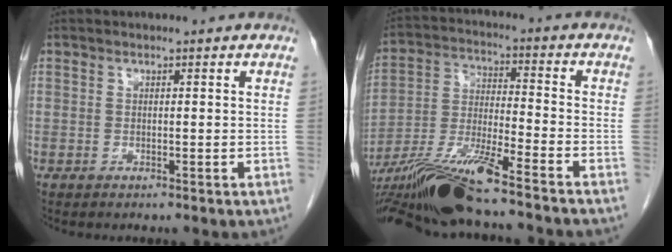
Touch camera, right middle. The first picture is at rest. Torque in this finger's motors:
{"motor_torque": [1.11, -1.03, 0.26, 0.08]}